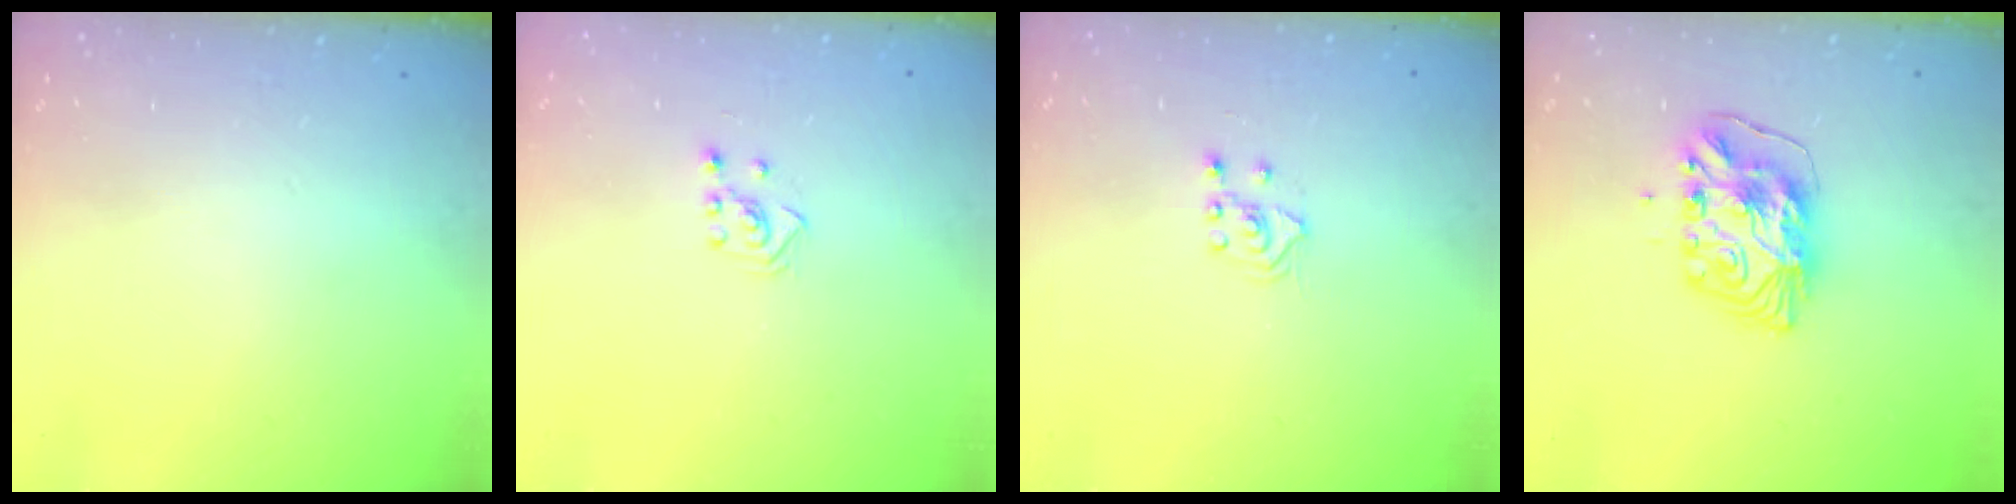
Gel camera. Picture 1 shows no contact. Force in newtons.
{"total": 2.3, "press": 2.2, "slide": 0.7}
{"total": 3.1, "press": 3.0, "slide": 0.8}
{"total": 9.4, "press": 9.4, "slide": 0.8}